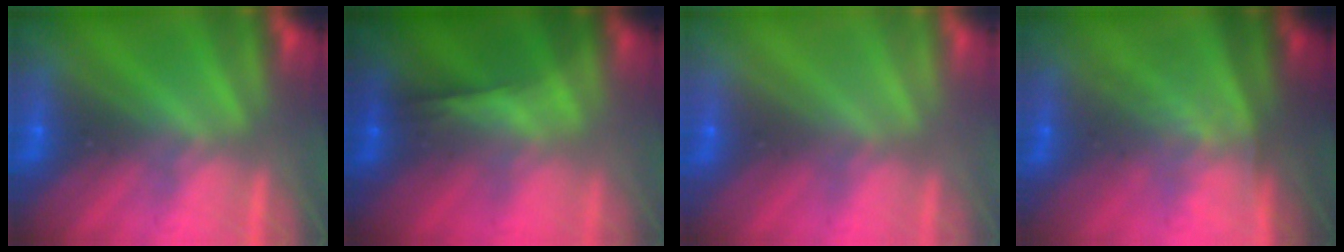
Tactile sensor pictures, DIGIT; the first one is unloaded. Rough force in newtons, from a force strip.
{"total": 1.4}
{"total": 2.9}
{"total": 1.3}